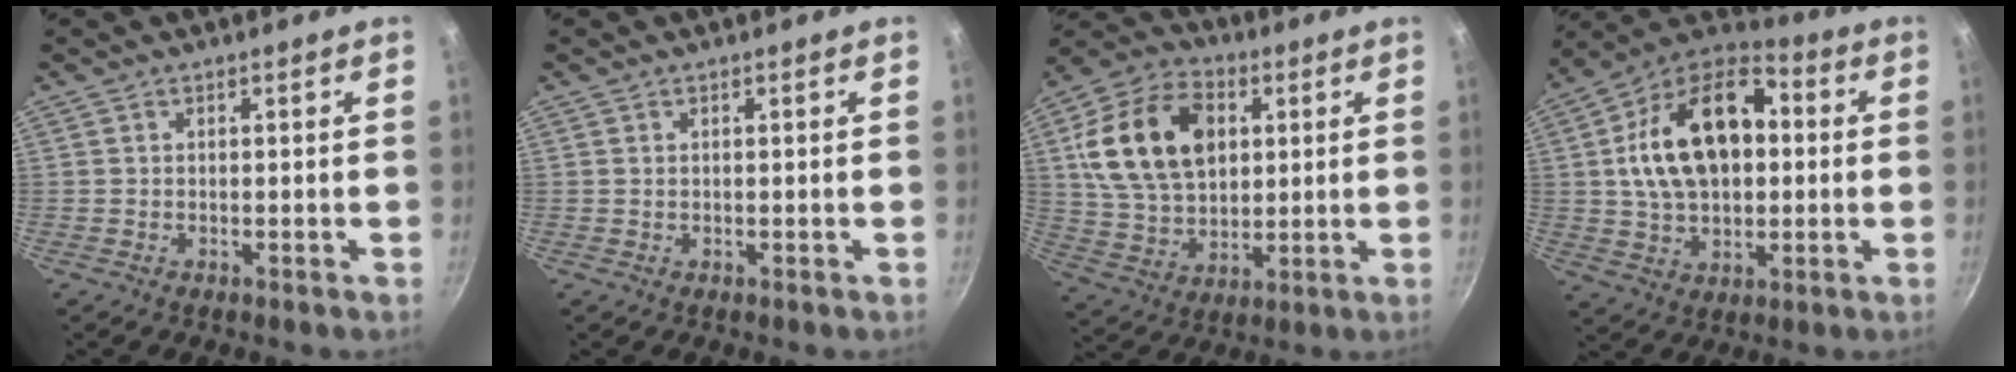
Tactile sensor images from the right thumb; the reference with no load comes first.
{"total": 0.0}
{"total": 20.0, "force": [4.8, 13.8, 13.6], "torque": [-0.229, -0.001, 0.084]}
{"total": 21.7, "force": [2.4, 13.9, 16.4], "torque": [-0.260, 0.029, 0.029]}